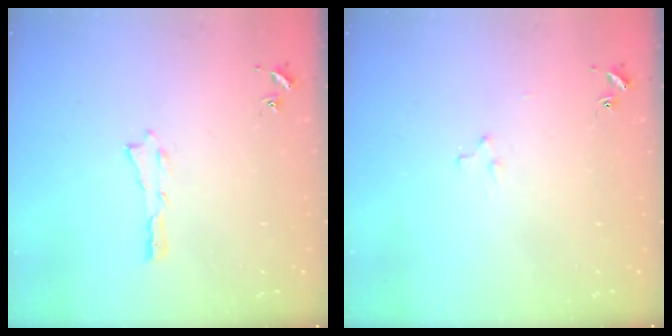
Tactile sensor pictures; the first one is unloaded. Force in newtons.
{"total": 2.2, "press": 2.2, "slide": 0.2}